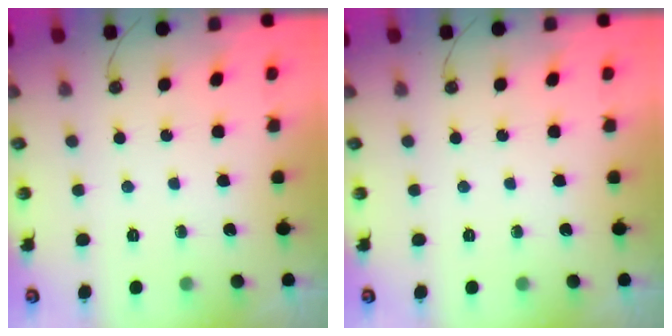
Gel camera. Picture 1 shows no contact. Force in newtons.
{"total": 0.0}